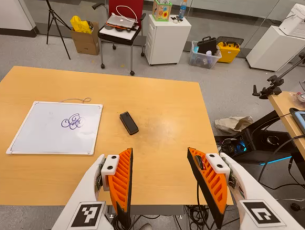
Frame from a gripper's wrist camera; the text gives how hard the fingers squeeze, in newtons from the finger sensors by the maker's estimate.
{"total": 0.0}